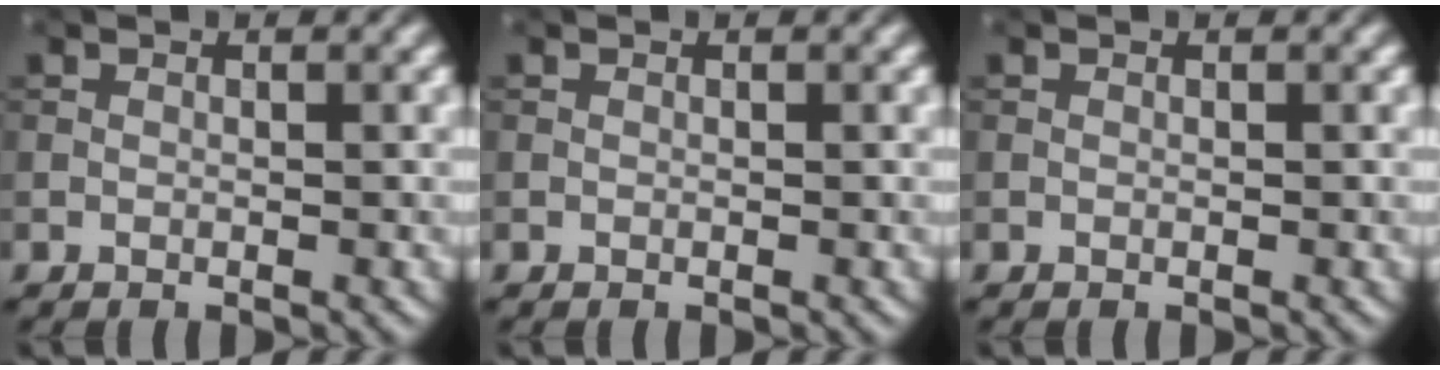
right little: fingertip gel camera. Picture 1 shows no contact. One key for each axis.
{"total": 0.0}
{"total": 0.0}